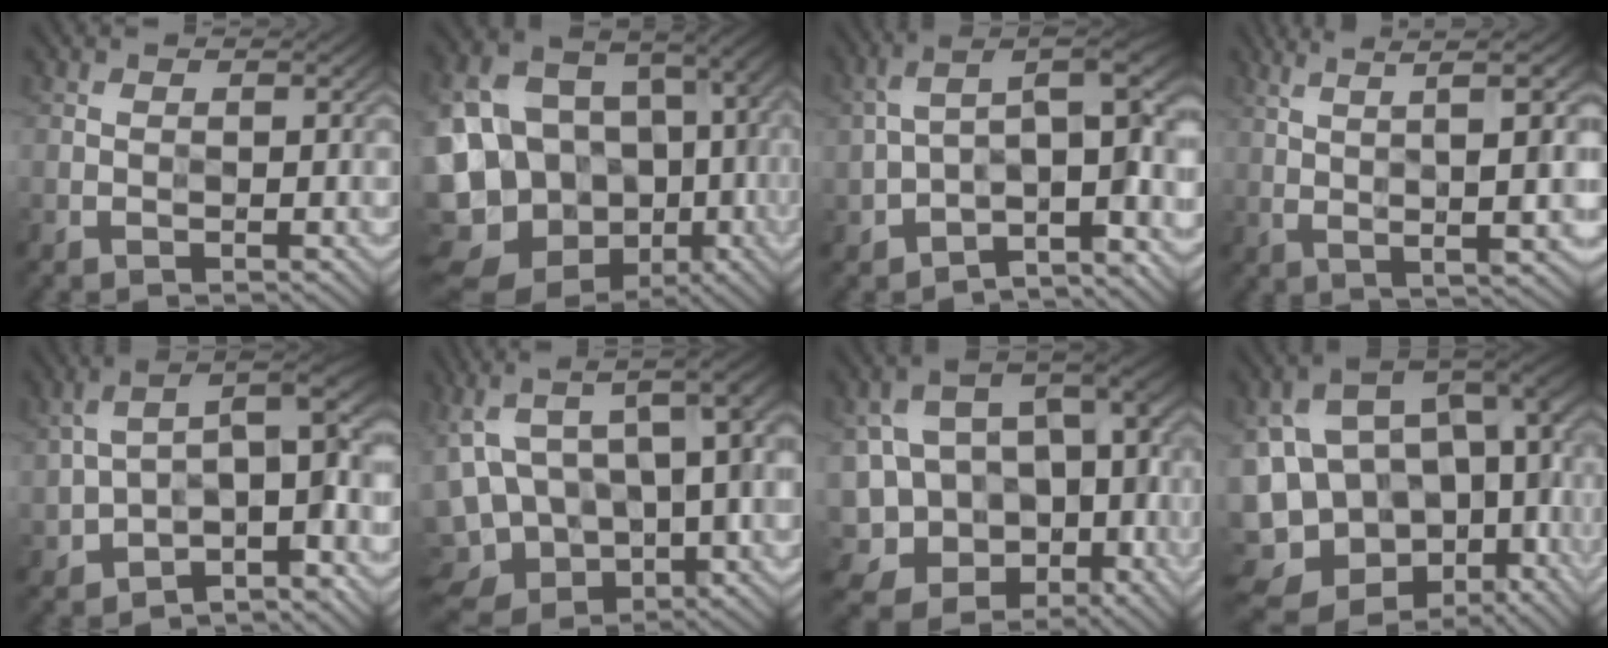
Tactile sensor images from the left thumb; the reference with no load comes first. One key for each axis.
{"total": 20.4, "fx": -5.1, "fy": 16.5, "fz": 10.9, "tx": -0.246, "ty": -0.030, "tz": -0.080}
{"total": 10.5, "fx": -2.7, "fy": 5.1, "fz": 8.8, "tx": -0.141, "ty": 0.001, "tz": -0.039}
{"total": 12.0, "fx": 4.8, "fy": 2.2, "fz": 10.8, "tx": -0.185, "ty": 0.023, "tz": 0.091}
{"total": 12.0, "fx": -2.0, "fy": 7.0, "fz": 9.6, "tx": -0.165, "ty": -0.008, "tz": -0.015}
{"total": 18.2, "fx": -0.6, "fy": 10.1, "fz": 15.1, "tx": -0.312, "ty": -0.024, "tz": 0.045}
{"total": 14.6, "fx": -5.1, "fy": 11.0, "fz": 8.1, "tx": -0.198, "ty": -0.035, "tz": -0.075}
{"total": 19.1, "fx": -3.3, "fy": 12.3, "fz": 14.3, "tx": -0.275, "ty": -0.031, "tz": 0.002}